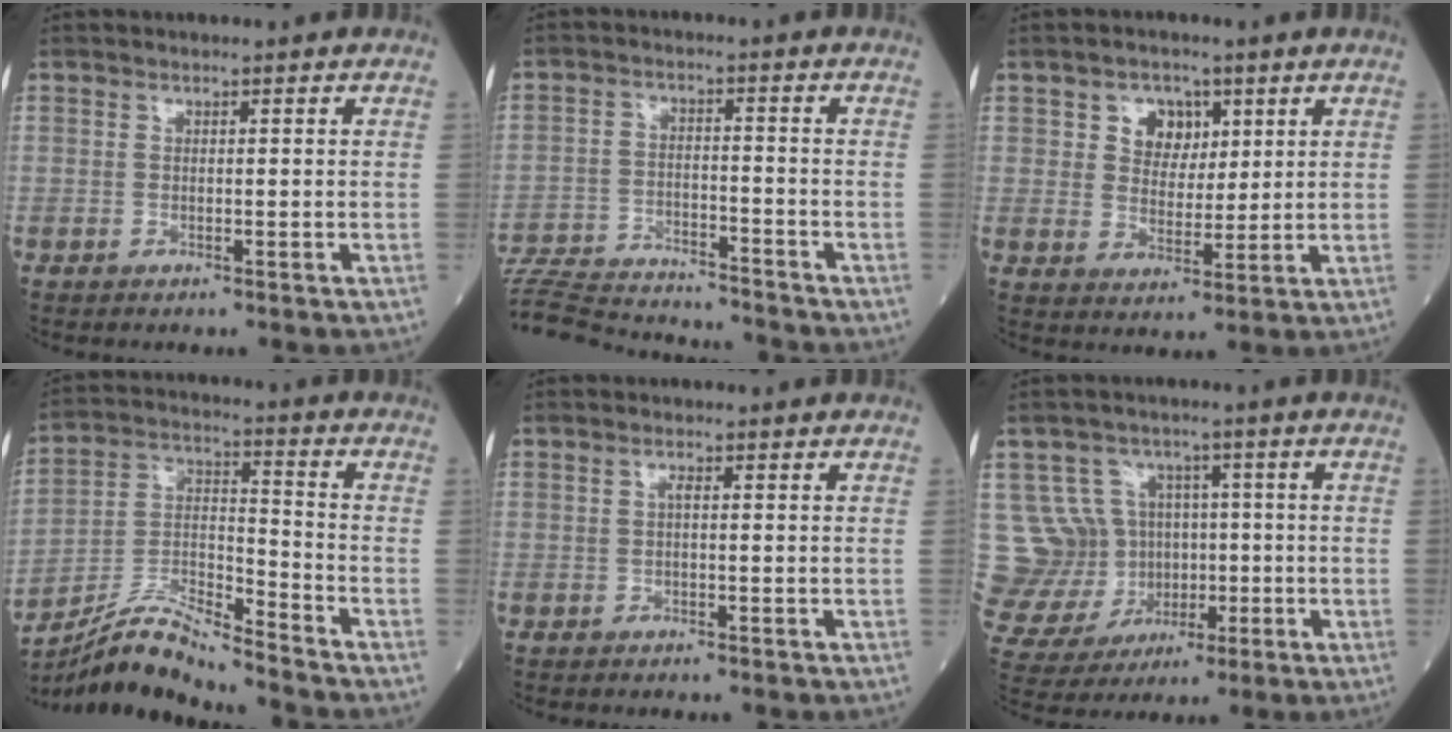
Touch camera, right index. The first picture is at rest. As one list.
[{"total": 15.6, "force": [-15.1, 1.2, 3.9], "torque": [-0.077, -0.001, -0.231]}, {"total": 5.4, "force": [2.5, 4.1, 2.5], "torque": [-0.037, 0.009, 0.046]}, {"total": 10.5, "force": [-9.7, -0.5, 4.0], "torque": [-0.085, 0.008, -0.180]}, {"total": 0.7, "force": [0.1, 0.1, 0.7], "torque": [-0.012, 0.003, 0.000]}, {"total": 12.4, "force": [0.5, 12.0, 3.3], "torque": [-0.088, 0.053, 0.037]}]